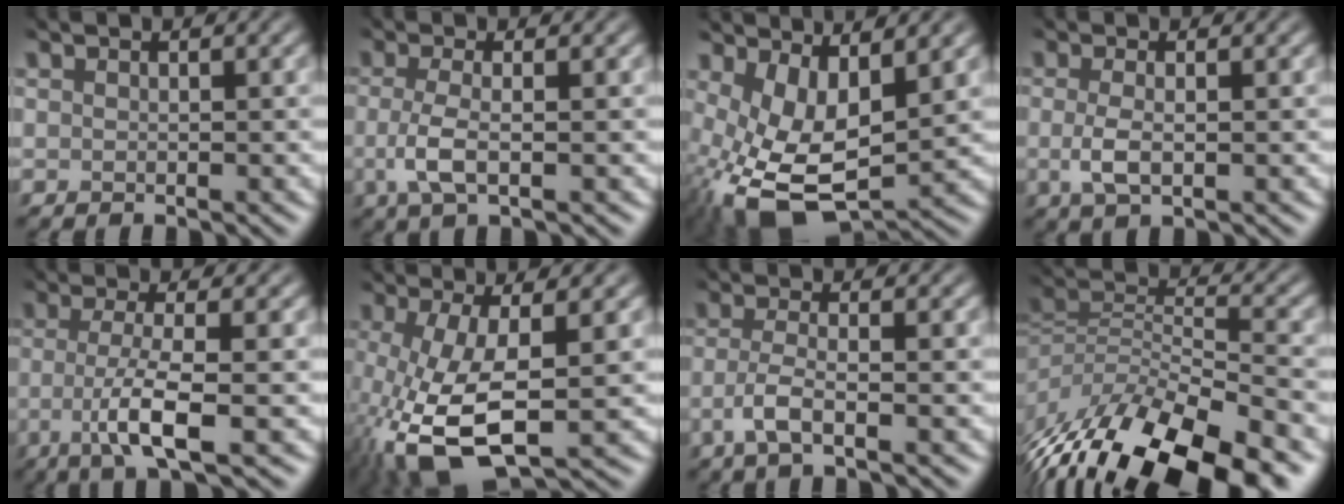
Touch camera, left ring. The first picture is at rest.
{"total": 3.0, "force": [-1.4, 0.7, 2.5], "torque": [-0.061, -0.005, -0.017]}
{"total": 10.2, "force": [-1.4, 5.8, 8.3], "torque": [-0.187, -0.040, 0.005]}
{"total": 2.3, "force": [-0.9, 0.6, 2.0], "torque": [-0.046, -0.002, -0.008]}
{"total": 5.3, "force": [-2.0, 1.0, 4.8], "torque": [-0.089, -0.010, -0.031]}
{"total": 10.9, "force": [-4.1, 4.3, 9.2], "torque": [-0.212, -0.027, -0.052]}
{"total": 3.1, "force": [-1.8, 0.7, 2.3], "torque": [-0.056, -0.008, -0.028]}
{"total": 13.3, "force": [-9.3, 4.7, 8.3], "torque": [-0.168, -0.019, -0.149]}